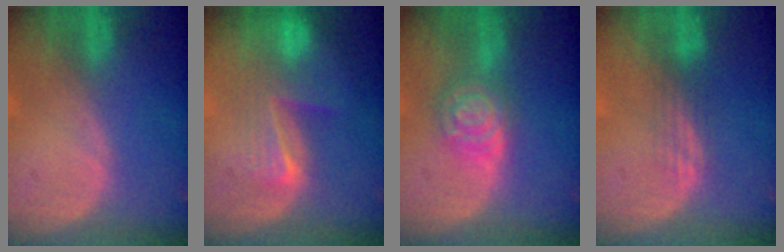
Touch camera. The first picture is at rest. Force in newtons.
{"total": 8.1, "press": 7.0, "slide": 4.1}
{"total": 6.3, "press": 6.3, "slide": 0.5}
{"total": 3.0, "press": 2.5, "slide": 1.6}